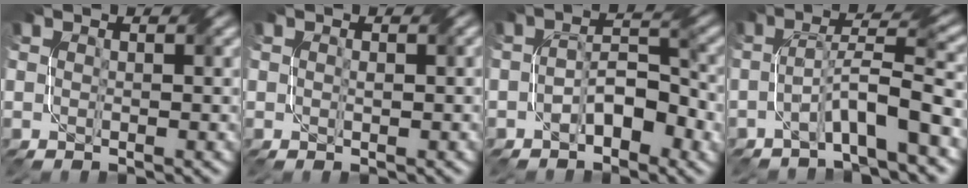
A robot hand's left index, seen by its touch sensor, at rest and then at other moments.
{"total": 0.7, "force": [0.1, 0.3, 0.6], "torque": [-0.010, 0.002, 0.002]}
{"total": 4.0, "force": [-1.8, 2.0, 3.0], "torque": [-0.048, 0.013, -0.030]}
{"total": 5.8, "force": [-2.7, 0.6, 5.1], "torque": [-0.089, 0.023, -0.053]}